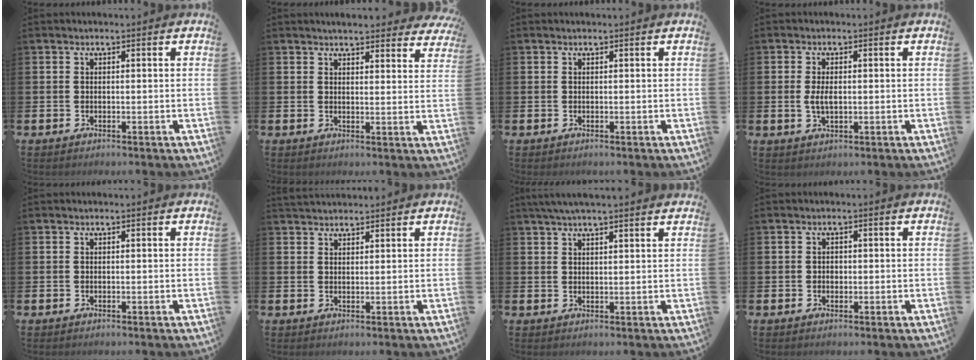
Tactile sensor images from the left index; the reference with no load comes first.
{"total": 3.7, "force": [3.7, 0.4, 0.5], "torque": [-0.007, -0.021, 0.065]}
{"total": 0.0}
{"total": 2.7, "force": [0.0, 1.3, 2.4], "torque": [-0.034, -0.001, -0.004]}
{"total": 0.0}
{"total": 2.0, "force": [1.9, 0.5, 0.1], "torque": [0.005, -0.009, 0.034]}
{"total": 3.7, "force": [3.3, 0.0, 1.5], "torque": [-0.033, -0.004, 0.061]}
{"total": 0.8, "force": [0.0, 0.8, 0.3], "torque": [0.006, 0.001, -0.005]}